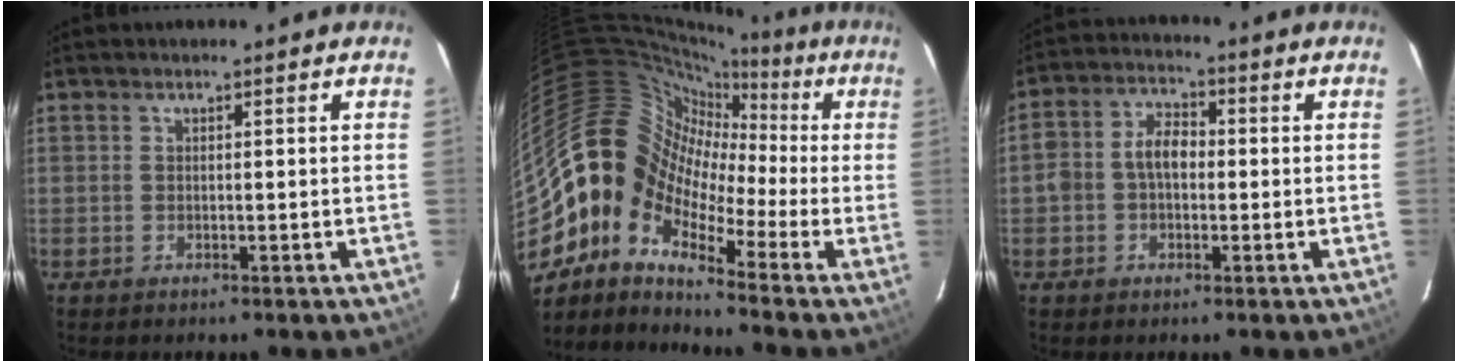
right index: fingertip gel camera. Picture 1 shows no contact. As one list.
[{"total": 13.0, "force": [-3.7, 9.7, 7.7], "torque": [-0.125, 0.015, -0.102]}, {"total": 6.3, "force": [-0.6, 4.5, 4.4], "torque": [-0.084, 0.021, -0.010]}]